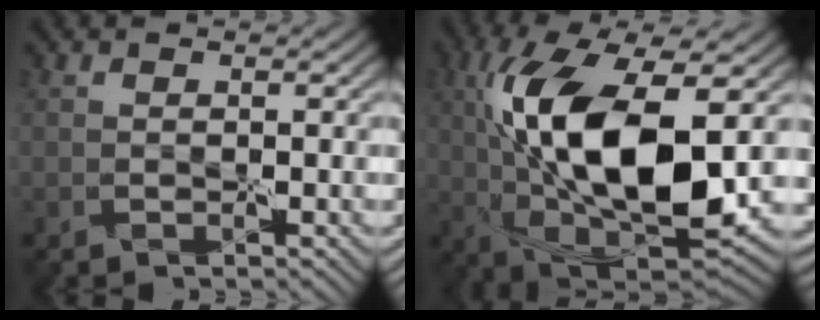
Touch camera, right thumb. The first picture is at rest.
{"total": 14.3, "force": [1.7, 6.5, 12.7], "torque": [-0.239, 0.012, 0.028]}